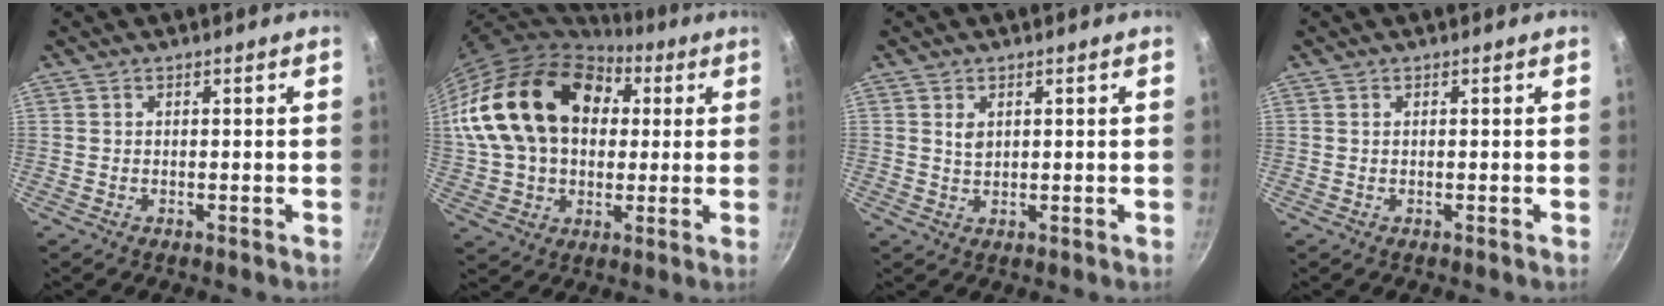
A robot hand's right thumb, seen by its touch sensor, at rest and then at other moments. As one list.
[{"total": 24.1, "force": [5.5, 17.2, 16.0], "torque": [-0.268, 0.027, 0.095]}, {"total": 2.0, "force": [0.8, 1.4, 1.3], "torque": [-0.022, -0.007, 0.018]}, {"total": 0.0}]